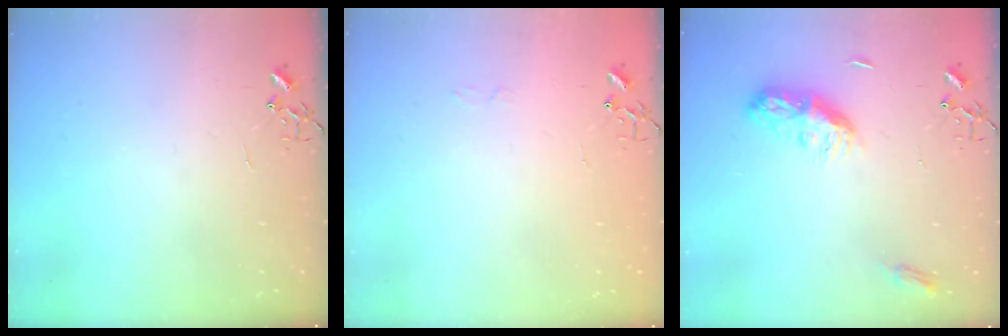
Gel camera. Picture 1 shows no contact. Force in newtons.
{"total": 3.9, "press": 3.9, "slide": 0.4}
{"total": 9.4, "press": 9.4, "slide": 0.1}